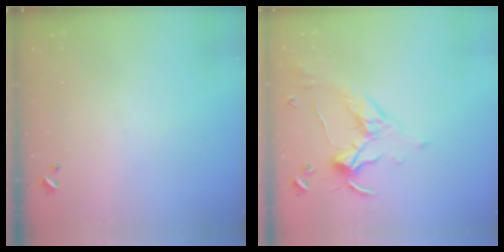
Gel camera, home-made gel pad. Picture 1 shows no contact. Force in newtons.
{"total": 1.7, "press": 1.5, "slide": 0.8}